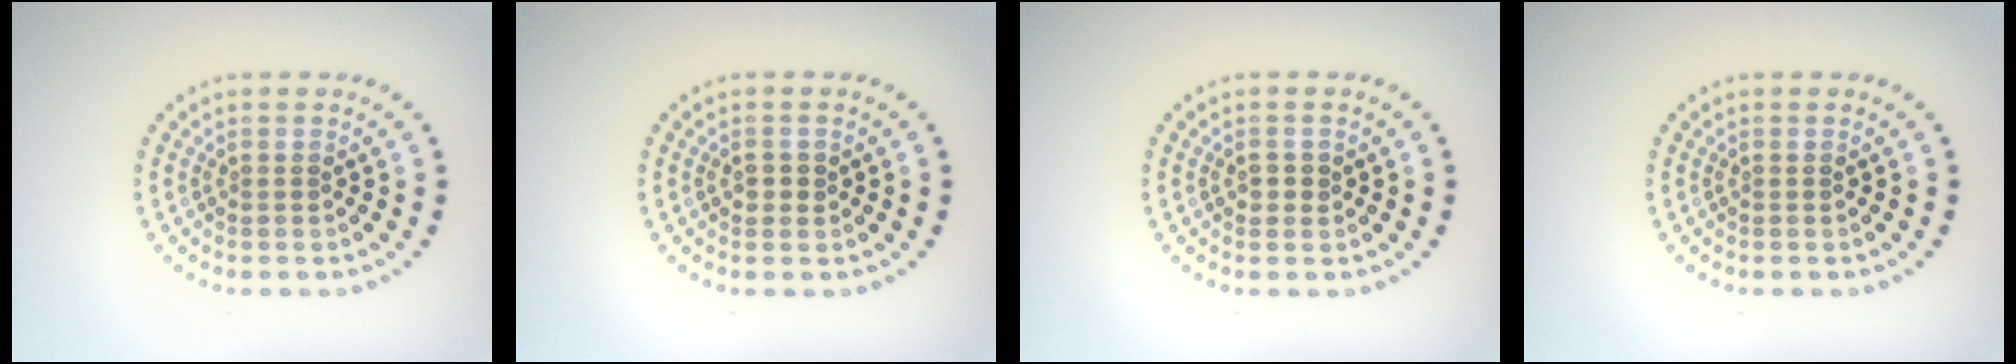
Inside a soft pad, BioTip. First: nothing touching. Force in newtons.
{"total": 1.0, "press": 1.0, "slide": 0.1}
{"total": 1.0, "press": 1.0, "slide": 0.1}
{"total": 0.0}